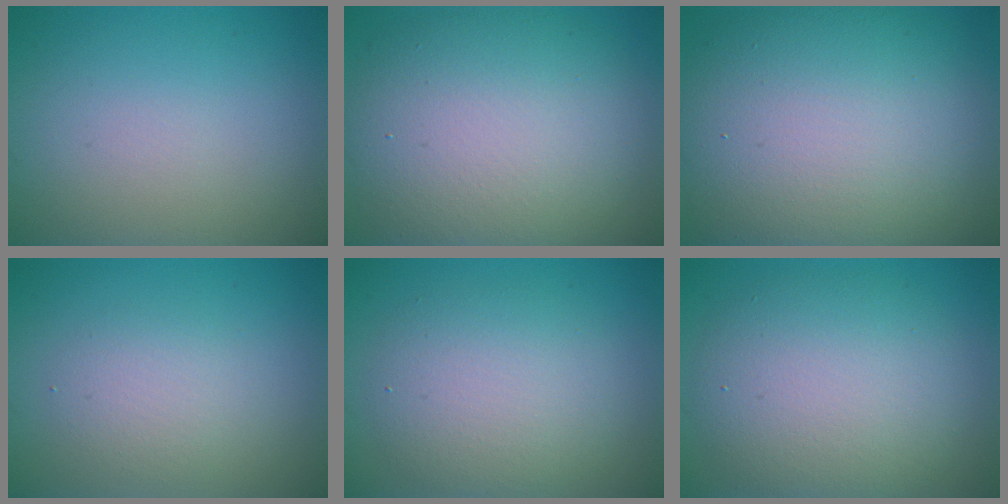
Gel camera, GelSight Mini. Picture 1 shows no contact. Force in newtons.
{"total": 11.7, "press": 11.6, "slide": 1.1}
{"total": 14.6, "press": 14.6, "slide": 0.8}
{"total": 2.5, "press": 2.5, "slide": 0.1}
{"total": 4.8, "press": 4.8, "slide": 0.1}
{"total": 7.5, "press": 7.5, "slide": 0.4}